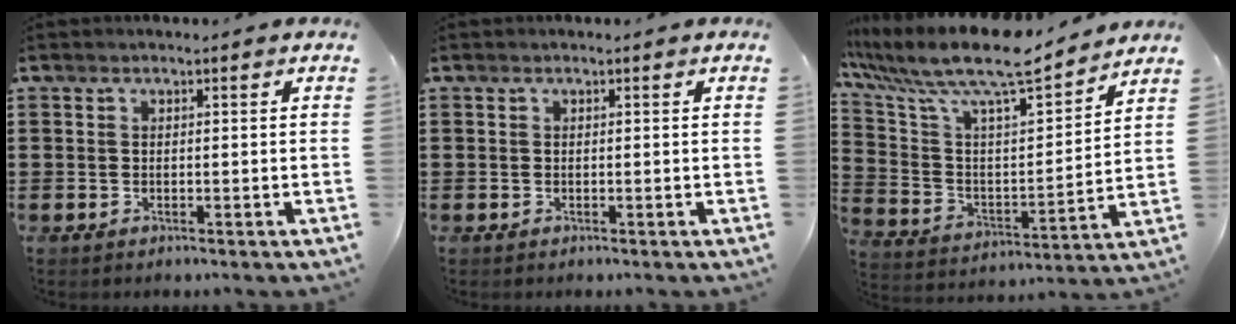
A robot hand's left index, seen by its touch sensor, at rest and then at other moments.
{"total": 0.0}
{"total": 11.7, "force": [9.8, 1.9, 6.1], "torque": [-0.159, -0.063, 0.165]}